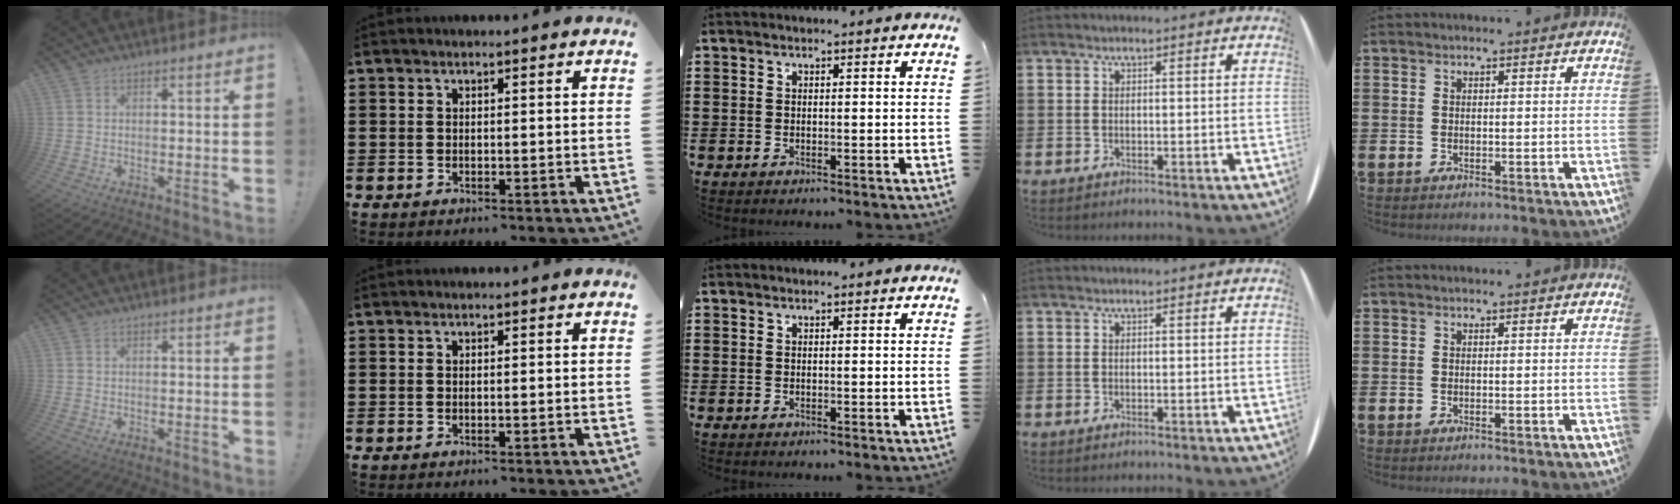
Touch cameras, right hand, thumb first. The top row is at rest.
{}